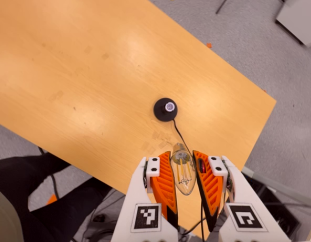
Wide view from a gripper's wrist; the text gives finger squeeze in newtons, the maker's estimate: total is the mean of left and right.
{"total": 18.0, "left": 19.3, "right": 16.7}